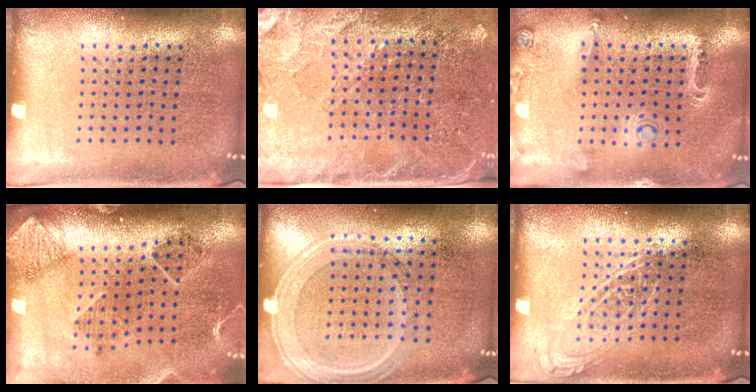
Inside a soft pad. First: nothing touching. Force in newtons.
{"total": 2.9, "press": 2.6, "slide": 1.2}
{"total": 0.5, "press": 0.4, "slide": 0.3}
{"total": 1.5, "press": 1.5, "slide": 0.2}
{"total": 1.2, "press": 1.1, "slide": 0.2}
{"total": 1.0, "press": 1.0, "slide": 0.2}